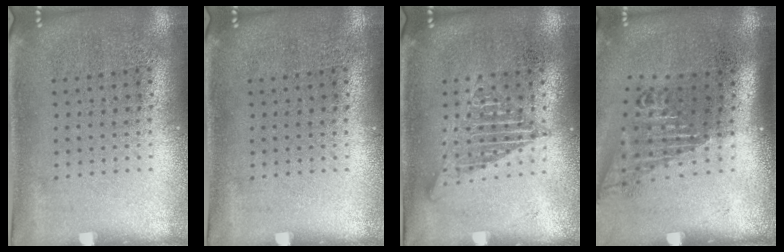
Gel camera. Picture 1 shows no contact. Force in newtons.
{"total": 0.0}
{"total": 2.2, "press": 2.2, "slide": 0.2}
{"total": 1.7, "press": 1.3, "slide": 1.2}